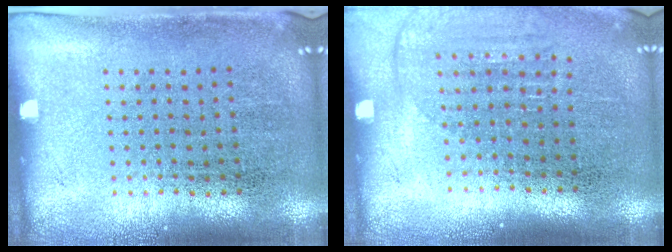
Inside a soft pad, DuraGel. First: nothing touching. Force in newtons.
{"total": 1.3, "press": 1.2, "slide": 0.6}